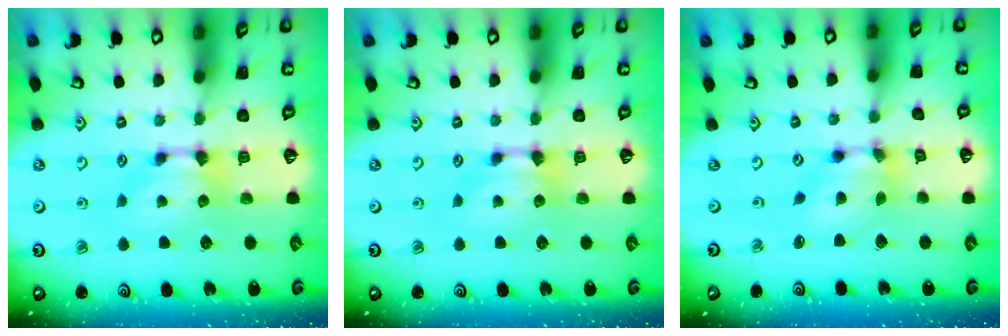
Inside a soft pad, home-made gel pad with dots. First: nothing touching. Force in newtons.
{"total": 0.0}
{"total": 5.3, "press": 5.0, "slide": 1.9}